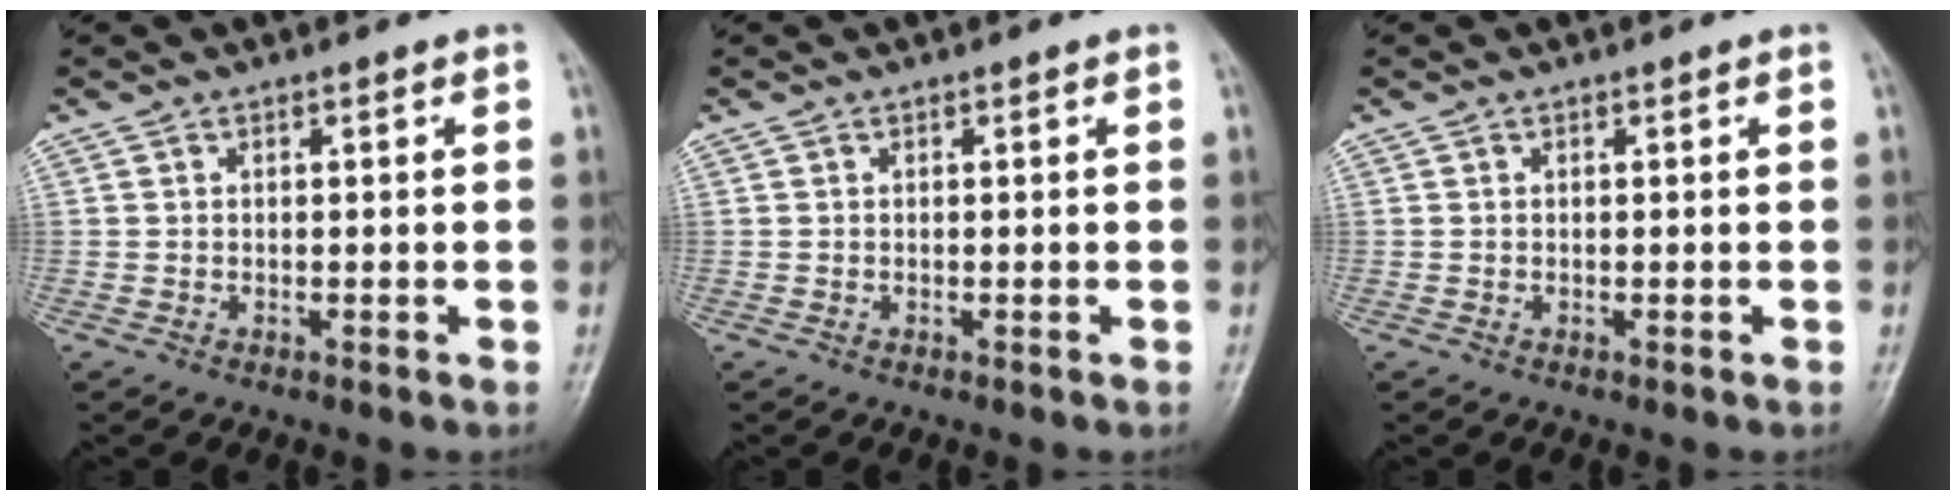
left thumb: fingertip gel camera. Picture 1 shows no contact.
{"total": 0.0}
{"total": 0.0}